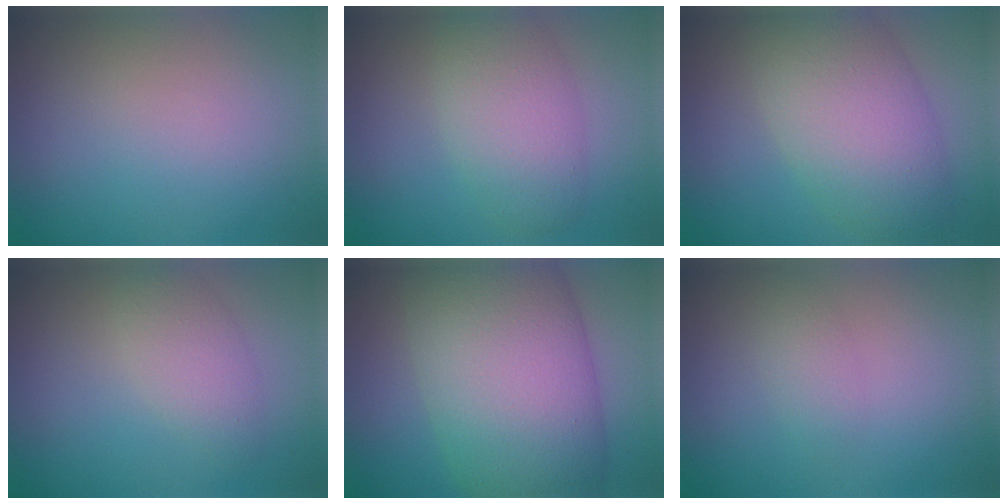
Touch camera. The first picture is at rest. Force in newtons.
{"total": 4.9, "press": 4.9, "slide": 0.2}
{"total": 8.3, "press": 8.3, "slide": 0.2}
{"total": 2.6, "press": 2.6, "slide": 0.1}
{"total": 14.4, "press": 14.4, "slide": 0.3}
{"total": 1.4, "press": 1.4, "slide": 0.0}